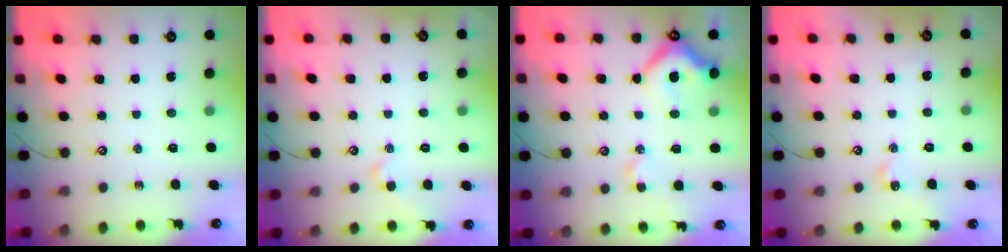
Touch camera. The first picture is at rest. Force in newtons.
{"total": 1.0, "press": 1.0, "slide": 0.1}
{"total": 9.9, "press": 9.8, "slide": 1.4}
{"total": 1.9, "press": 1.9, "slide": 0.1}